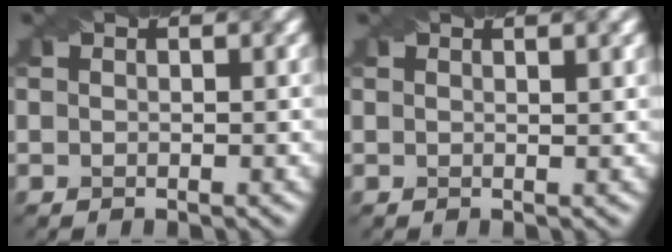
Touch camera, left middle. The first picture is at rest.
{"total": 1.4, "force": [0.9, 0.4, 1.0], "torque": [-0.011, -0.001, 0.006]}